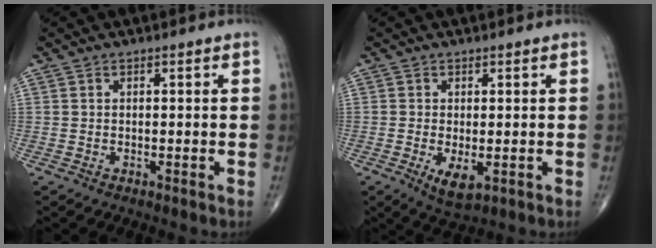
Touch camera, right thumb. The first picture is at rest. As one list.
[{"total": 4.3, "force": [-1.1, 1.9, 3.7], "torque": [-0.065, -0.011, -0.011]}]